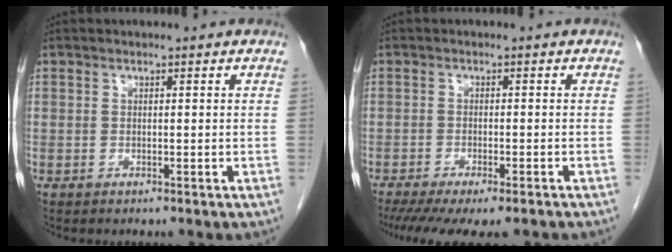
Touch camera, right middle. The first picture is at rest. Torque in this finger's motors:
{"motor_torque": [1.13, -1.01, 0.14, 0.08]}